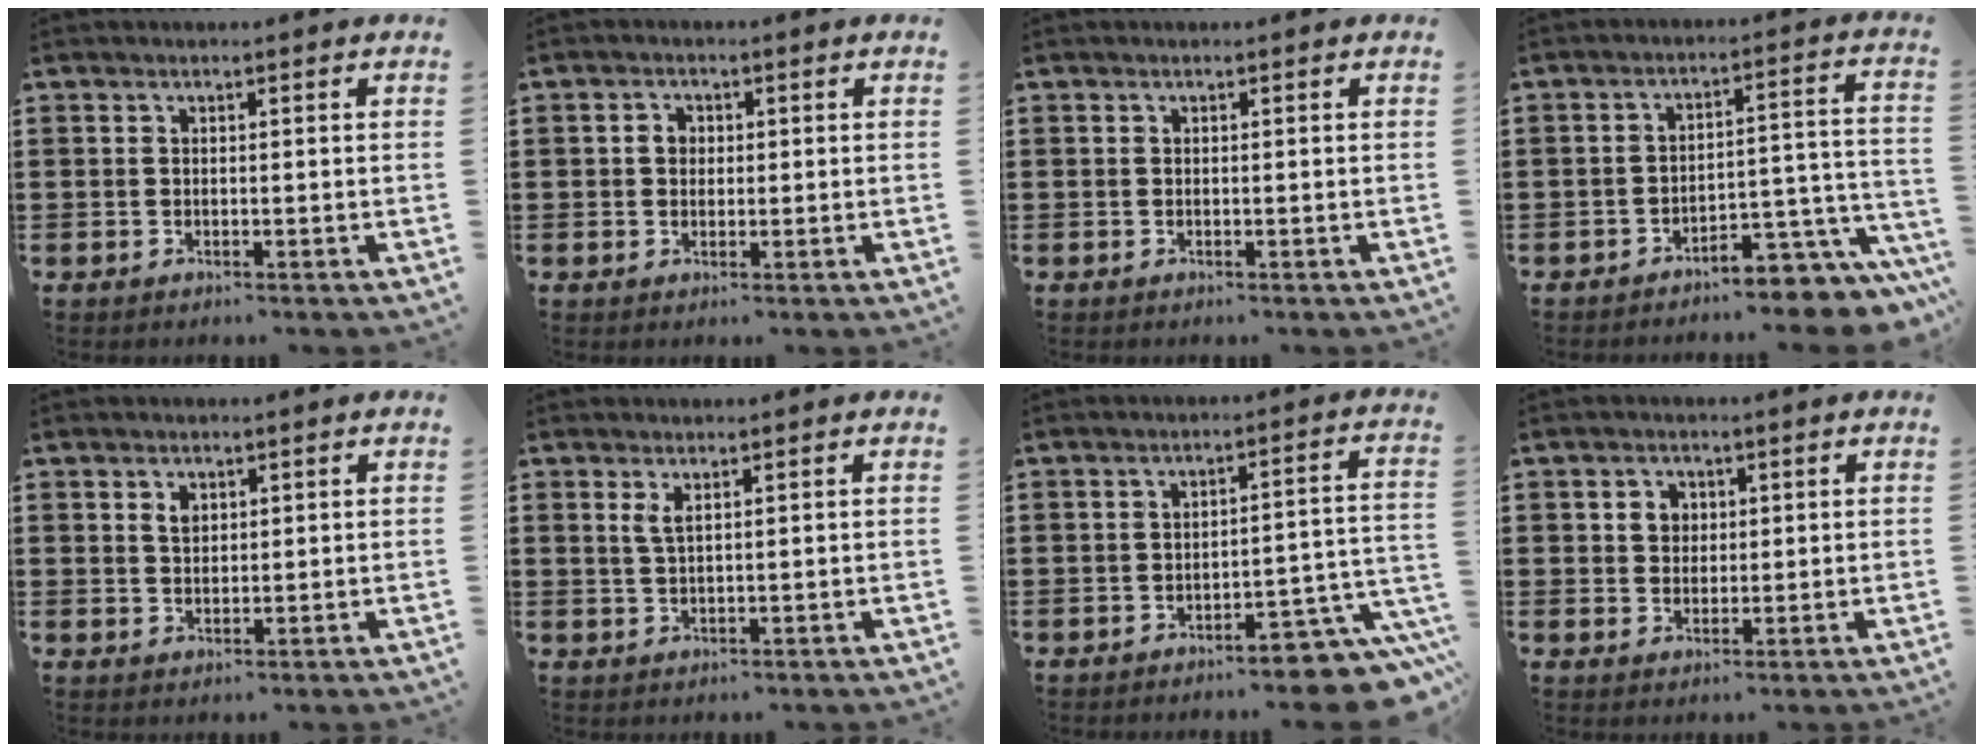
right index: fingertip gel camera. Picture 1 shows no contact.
{"total": 1.9, "force": [0.2, 1.6, 1.0], "torque": [-0.023, 0.009, 0.002]}
{"total": 0.0}
{"total": 6.2, "force": [-5.7, 0.4, 2.3], "torque": [-0.034, -0.001, -0.110]}
{"total": 2.0, "force": [0.9, 1.3, 1.2], "torque": [-0.027, 0.004, 0.017]}
{"total": 1.9, "force": [1.0, 0.5, 1.6], "torque": [-0.033, 0.002, 0.017]}
{"total": 6.5, "force": [-5.5, 0.9, 3.4], "torque": [-0.047, 0.003, -0.099]}
{"total": 2.7, "force": [0.6, 2.4, 1.1], "torque": [-0.031, 0.011, 0.009]}